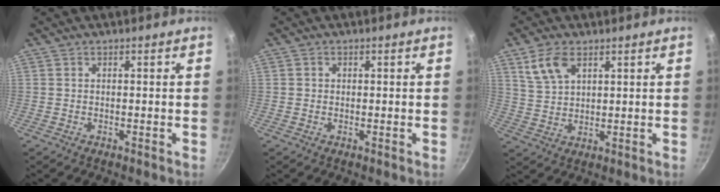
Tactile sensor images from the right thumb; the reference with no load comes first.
{"total": 1.0, "force": [0.1, 0.9, 0.2], "torque": [0.001, 0.000, -0.002]}
{"total": 6.9, "force": [3.7, 3.8, 4.4], "torque": [-0.078, -0.010, 0.077]}